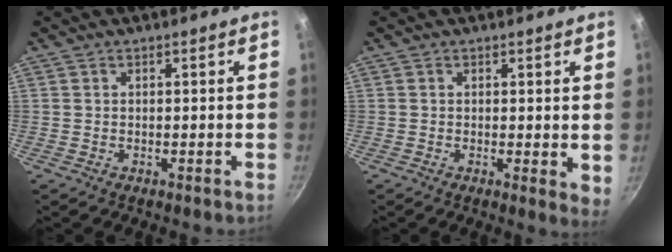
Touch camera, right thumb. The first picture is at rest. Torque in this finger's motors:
{"motor_torque": [-0.56, 0.19, -0.30, -0.04, 0.00]}